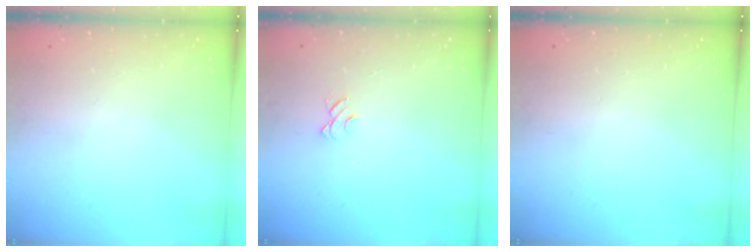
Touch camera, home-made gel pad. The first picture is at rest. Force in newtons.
{"total": 3.8, "press": 3.8, "slide": 0.3}
{"total": 0.0}